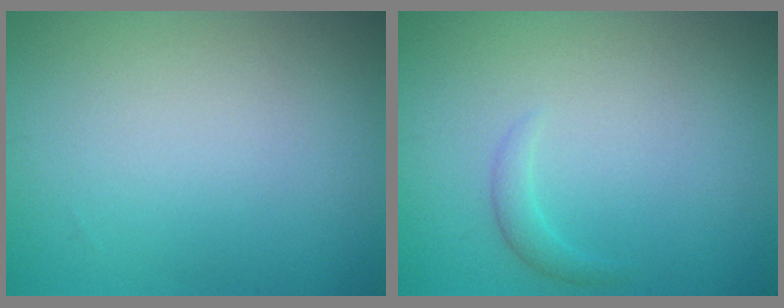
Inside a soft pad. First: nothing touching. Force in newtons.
{"total": 1.0, "press": 1.0, "slide": 0.0}